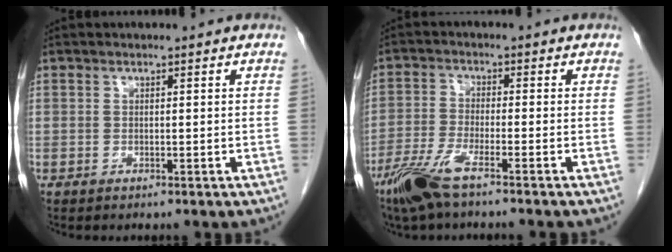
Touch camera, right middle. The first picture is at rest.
{"total": 6.9, "force": [-4.9, 0.5, 4.8], "torque": [-0.109, -0.018, -0.101]}